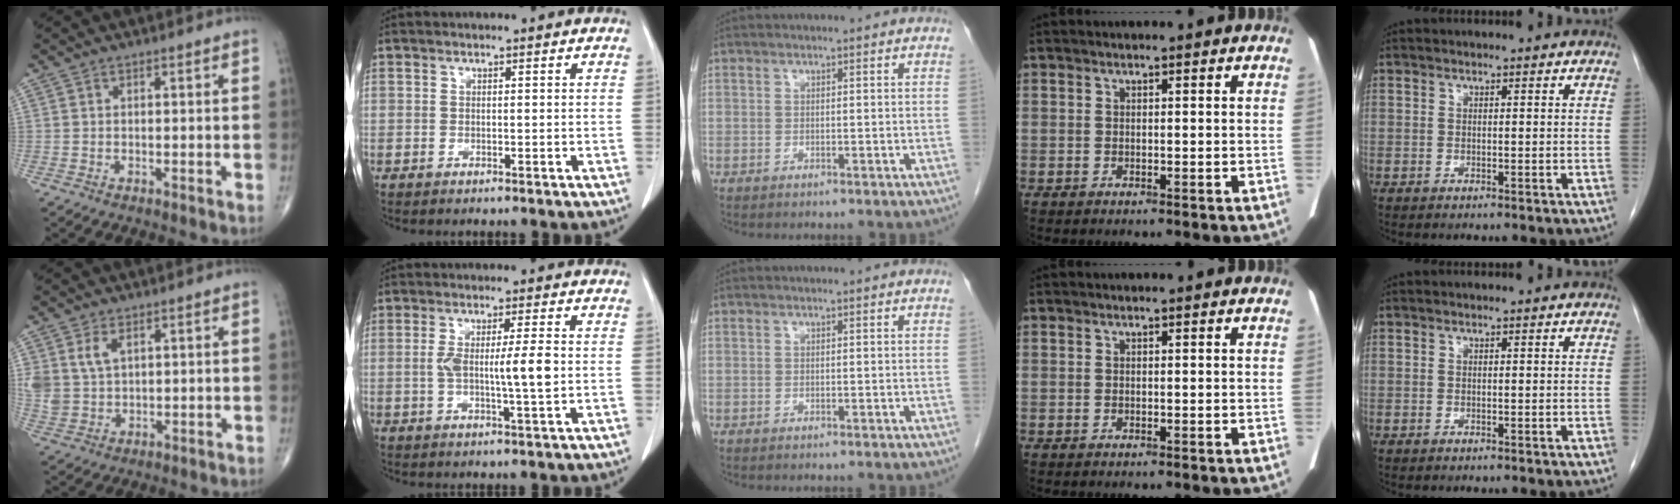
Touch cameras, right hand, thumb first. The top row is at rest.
{"thumb": {"total": 6.3, "force": [2.4, 4.2, 4.1], "torque": [-0.080, -0.007, 0.059]}, "index": {"total": 6.2, "force": [-0.1, -0.1, 6.2], "torque": [-0.108, -0.002, -0.001]}}